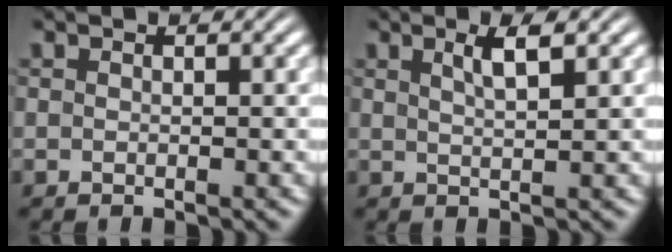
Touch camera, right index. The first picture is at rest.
{"total": 1.9, "force": [0.9, -0.3, 1.7], "torque": [-0.029, -0.002, 0.022]}